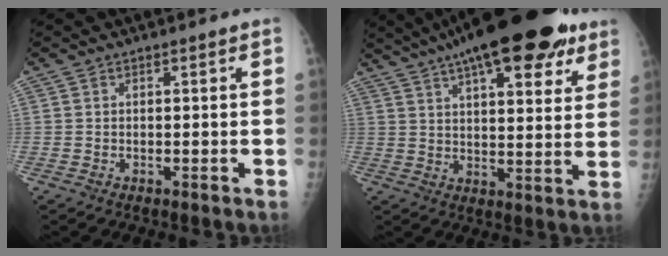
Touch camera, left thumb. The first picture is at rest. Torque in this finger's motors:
{"motor_torque": [1.51, -0.41, 1.51, -1.25, 0.20]}